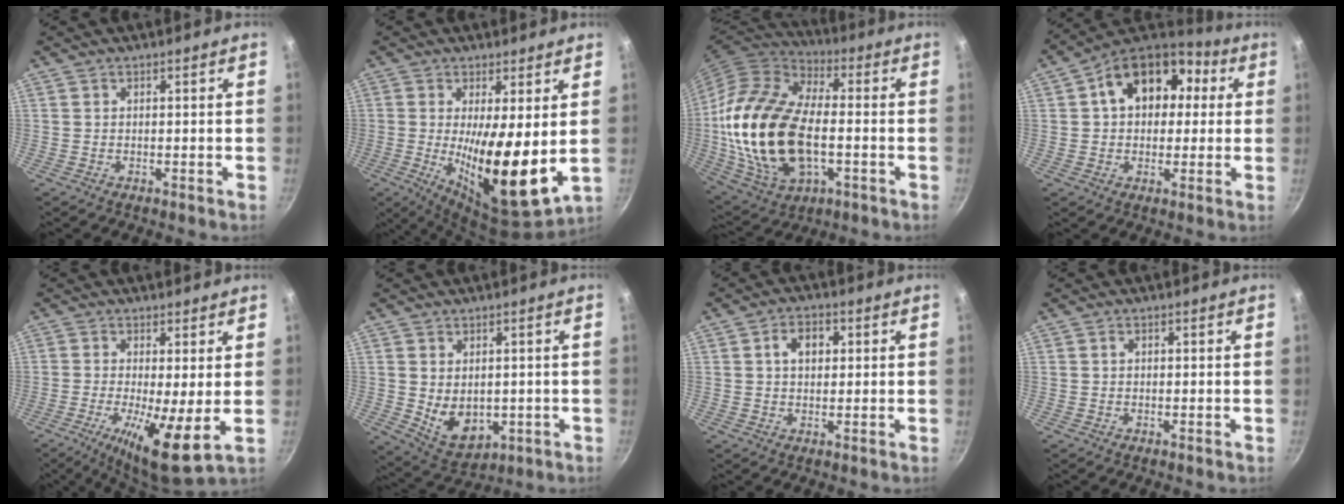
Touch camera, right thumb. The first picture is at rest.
{"total": 15.6, "force": [0.3, 4.3, 15.0], "torque": [-0.234, -0.037, 0.014]}
{"total": 25.5, "force": [-2.5, 15.0, 20.5], "torque": [-0.399, 0.018, -0.039]}
{"total": 16.8, "force": [3.9, 12.1, 10.9], "torque": [-0.141, 0.032, 0.047]}
{"total": 11.0, "force": [-1.5, 2.4, 10.6], "torque": [-0.184, -0.019, -0.024]}
{"total": 8.5, "force": [-0.1, 6.2, 5.9], "torque": [-0.078, -0.015, 0.024]}
{"total": 5.4, "force": [1.3, 3.8, 3.6], "torque": [-0.038, 0.008, 0.015]}
{"total": 0.9, "force": [0.1, 0.7, 0.5], "torque": [-0.007, 0.007, 0.002]}